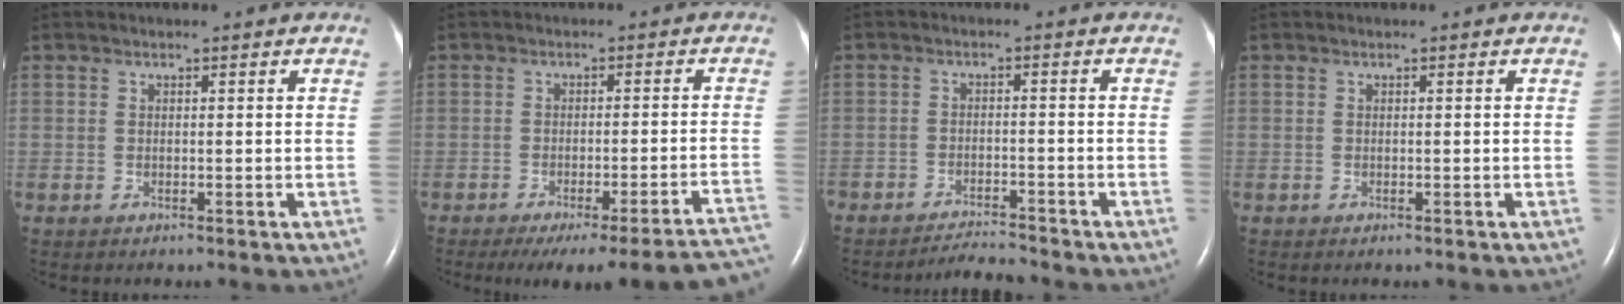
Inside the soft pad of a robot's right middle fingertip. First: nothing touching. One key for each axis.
{"total": 19.7, "fx": -17.6, "fy": 1.0, "fz": 8.6, "tx": -0.025, "ty": -0.003, "tz": -0.210}
{"total": 3.7, "fx": -3.7, "fy": -0.3, "fz": 0.2, "tx": -0.007, "ty": -0.016, "tz": -0.061}
{"total": 0.0}